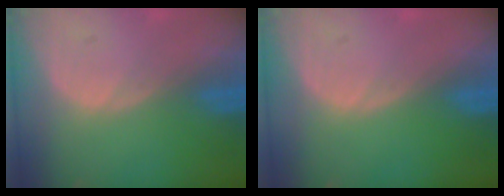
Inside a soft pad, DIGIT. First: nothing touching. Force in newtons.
{"total": 0.0}